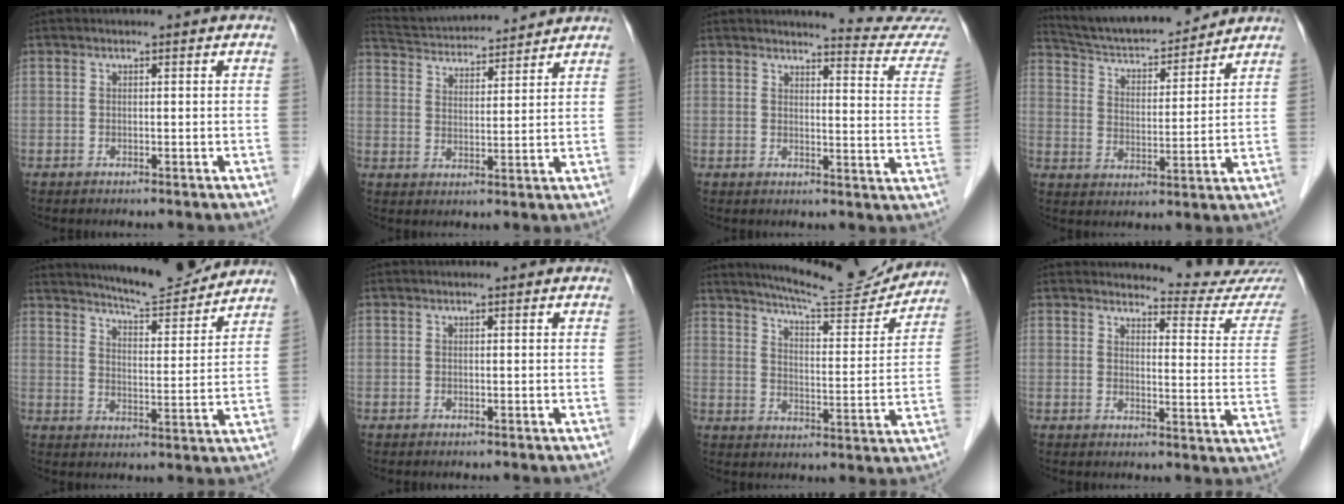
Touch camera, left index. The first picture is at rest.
{"total": 13.7, "force": [13.0, 1.5, 3.9], "torque": [-0.077, 0.029, 0.209]}
{"total": 11.5, "force": [11.5, -0.8, 1.0], "torque": [-0.005, -0.094, 0.111]}
{"total": 15.4, "force": [14.3, 2.3, 5.1], "torque": [-0.087, 0.013, 0.233]}
{"total": 12.9, "force": [12.2, 0.9, 4.2], "torque": [-0.068, -0.004, 0.176]}
{"total": 0.0}
{"total": 15.1, "force": [14.4, 0.9, 4.4], "torque": [-0.071, -0.023, 0.198]}
{"total": 12.2, "force": [12.1, -0.2, 0.9], "torque": [0.000, -0.096, 0.121]}